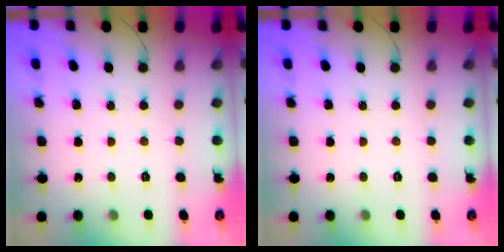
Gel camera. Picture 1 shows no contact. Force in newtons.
{"total": 0.0}